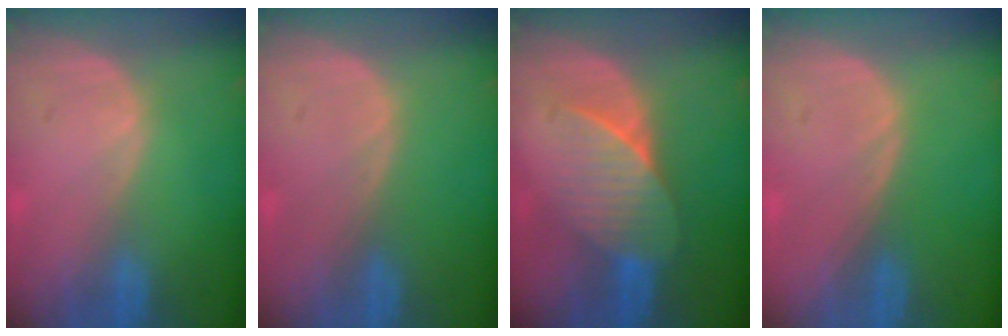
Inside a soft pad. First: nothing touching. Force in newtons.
{"total": 0.0}
{"total": 7.3, "press": 6.8, "slide": 2.7}
{"total": 0.0}